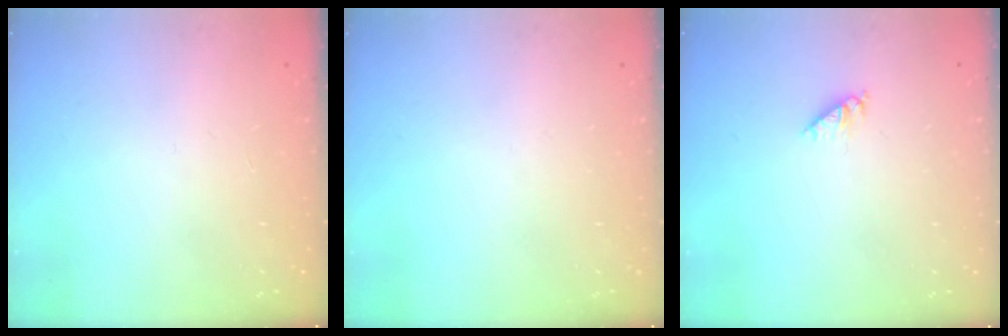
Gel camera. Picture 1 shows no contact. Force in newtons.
{"total": 0.0}
{"total": 2.7, "press": 2.7, "slide": 0.4}